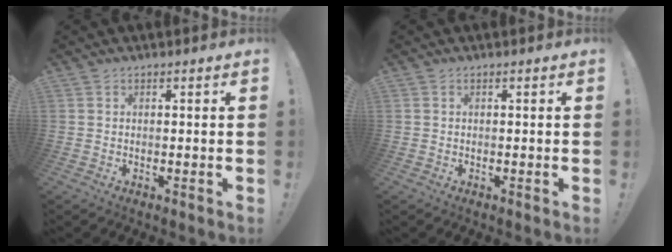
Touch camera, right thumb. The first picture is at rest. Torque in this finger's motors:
{"motor_torque": [-0.13, 0.02, 0.10, -0.03, 0.01]}